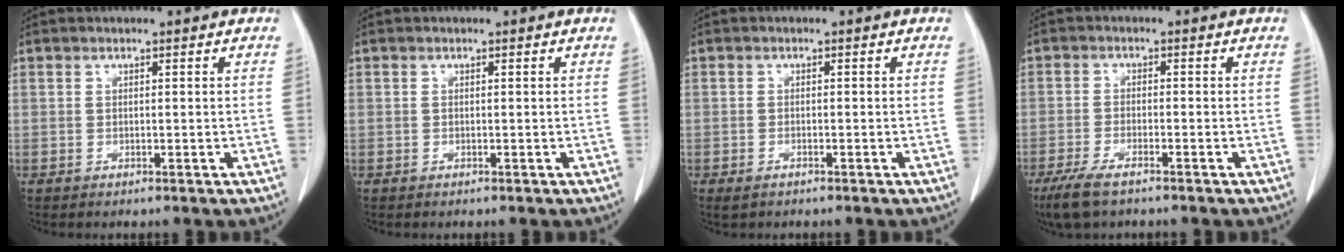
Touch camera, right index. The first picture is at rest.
{"total": 0.0}
{"total": 1.3, "force": [-0.8, 0.6, 0.8], "torque": [-0.017, -0.002, -0.006]}
{"total": 5.3, "force": [-3.8, 1.1, 3.6], "torque": [-0.080, -0.012, -0.063]}